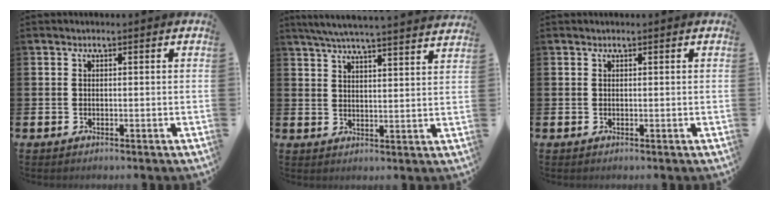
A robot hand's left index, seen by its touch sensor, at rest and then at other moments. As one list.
[{"total": 6.3, "force": [6.0, -0.2, 1.8], "torque": [-0.048, -0.034, 0.105]}, {"total": 0.0}]